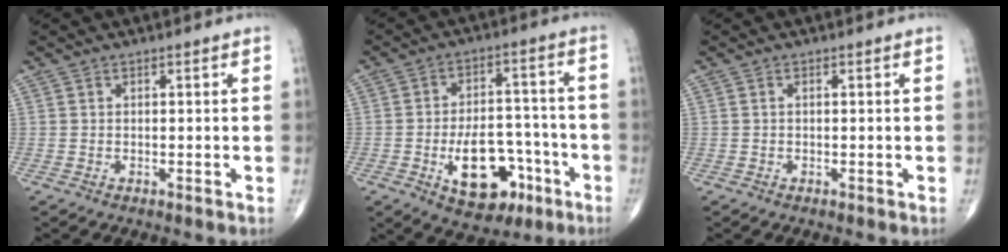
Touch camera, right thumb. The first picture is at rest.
{"total": 14.1, "force": [-5.7, 8.4, 9.9], "torque": [-0.122, 0.039, -0.077]}
{"total": 0.0}